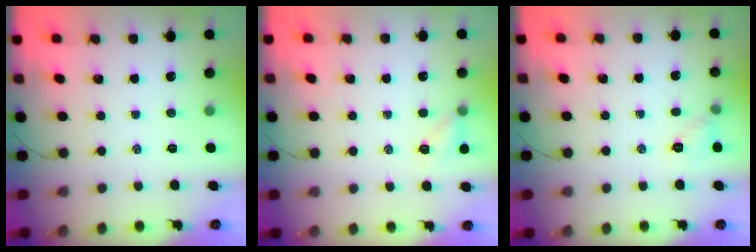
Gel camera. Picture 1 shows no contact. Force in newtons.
{"total": 5.6, "press": 5.4, "slide": 1.7}
{"total": 6.4, "press": 6.3, "slide": 1.3}